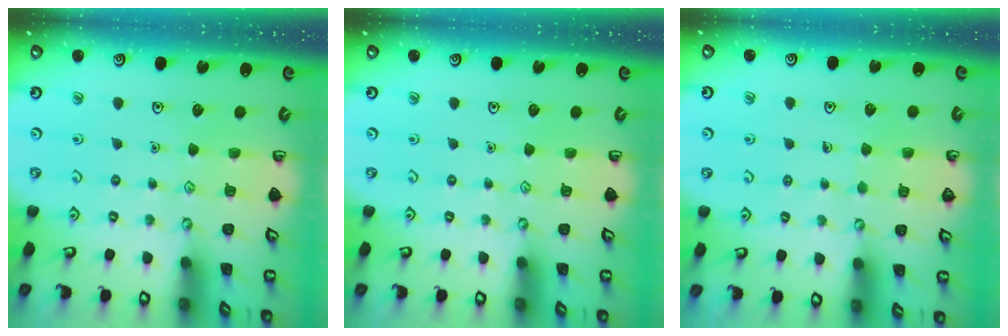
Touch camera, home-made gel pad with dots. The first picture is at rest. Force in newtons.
{"total": 0.0}
{"total": 3.2, "press": 3.2, "slide": 0.2}